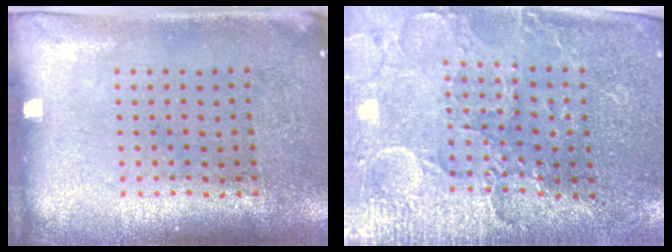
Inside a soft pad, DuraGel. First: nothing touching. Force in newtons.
{"total": 3.4, "press": 3.3, "slide": 1.0}